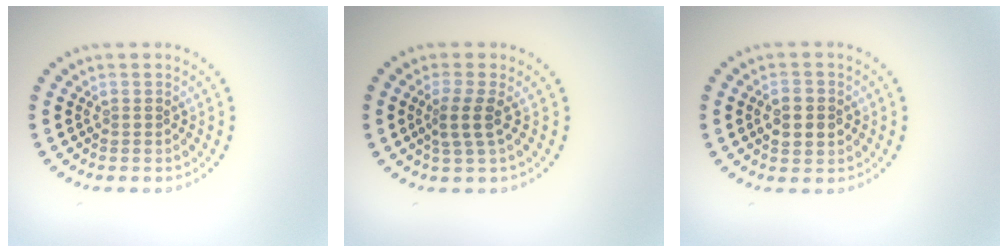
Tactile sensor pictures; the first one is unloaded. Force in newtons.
{"total": 2.3, "press": 1.9, "slide": 1.4}
{"total": 3.0, "press": 3.0, "slide": 0.1}